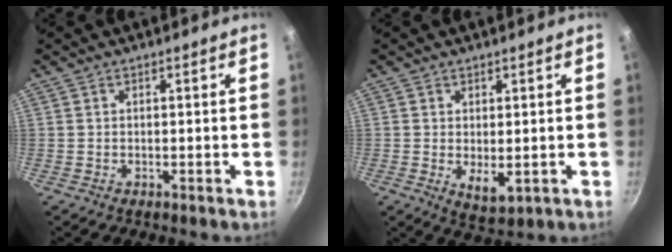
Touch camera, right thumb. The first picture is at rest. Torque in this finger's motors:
{"motor_torque": [-0.30, 0.26, 0.35, -0.04, 0.03]}